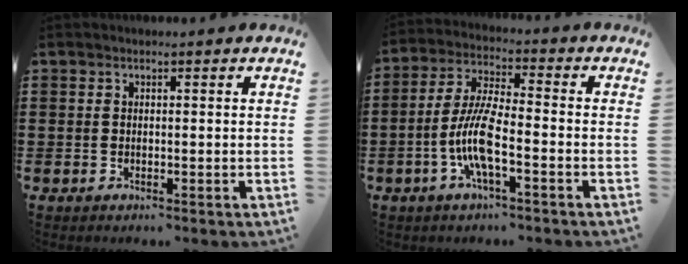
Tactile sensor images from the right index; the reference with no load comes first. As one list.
[{"total": 8.1, "force": [-3.0, 1.7, 7.3], "torque": [-0.169, -0.013, -0.063]}]